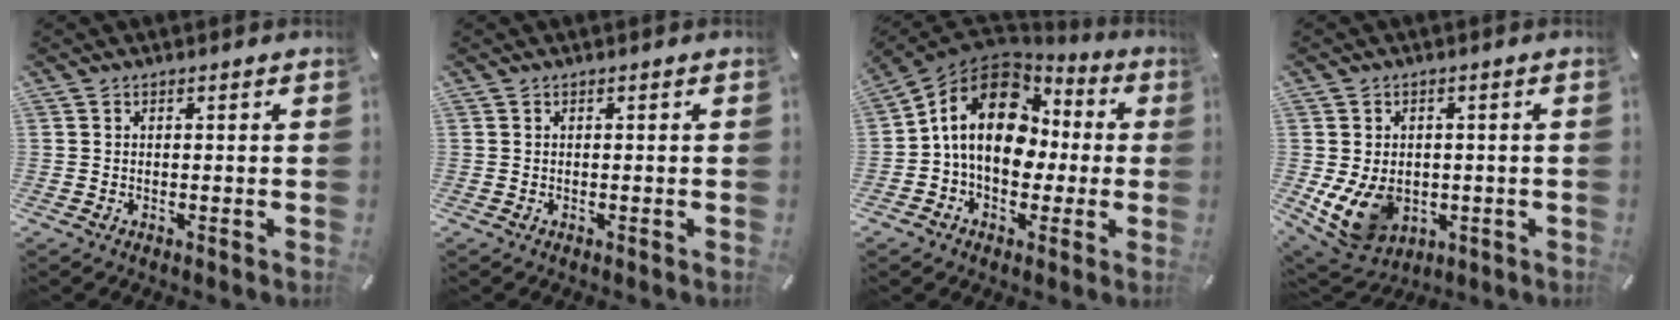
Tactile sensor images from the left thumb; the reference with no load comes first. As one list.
[{"total": 0.0}, {"total": 16.8, "force": [1.4, 13.1, 10.4], "torque": [-0.191, 0.011, 0.029]}, {"total": 10.0, "force": [-2.1, 8.1, 5.5], "torque": [-0.117, 0.000, -0.037]}]